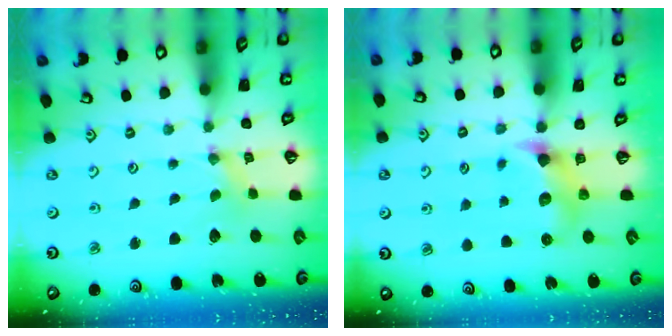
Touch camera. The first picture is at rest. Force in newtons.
{"total": 7.2, "press": 7.2, "slide": 0.4}